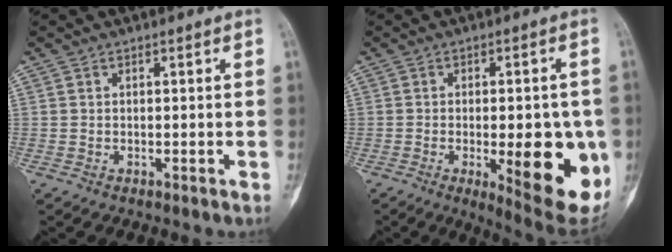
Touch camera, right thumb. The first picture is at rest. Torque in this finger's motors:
{"motor_torque": [-0.31, 0.77, 0.22, -0.05, 0.12]}